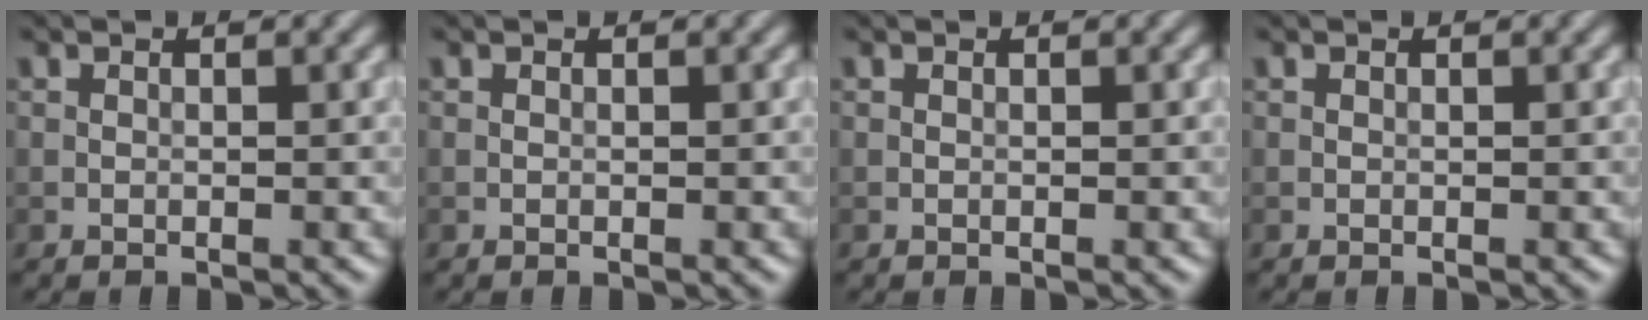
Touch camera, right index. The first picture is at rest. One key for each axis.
{"total": 0.0}
{"total": 0.0}
{"total": 0.0}